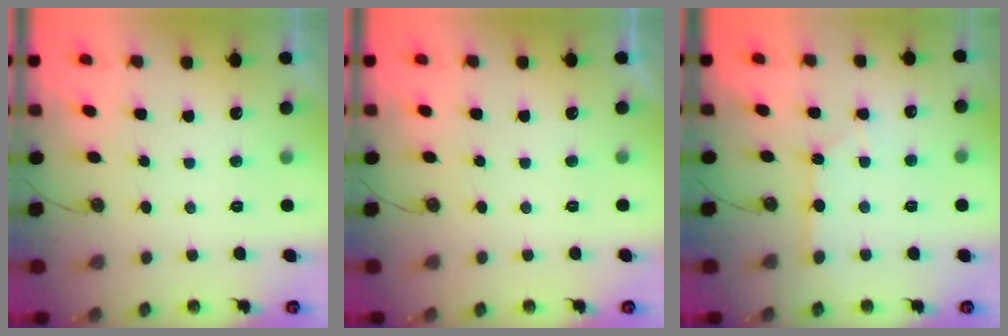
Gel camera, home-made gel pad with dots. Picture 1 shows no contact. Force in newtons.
{"total": 0.0}
{"total": 2.1, "press": 2.1, "slide": 0.3}